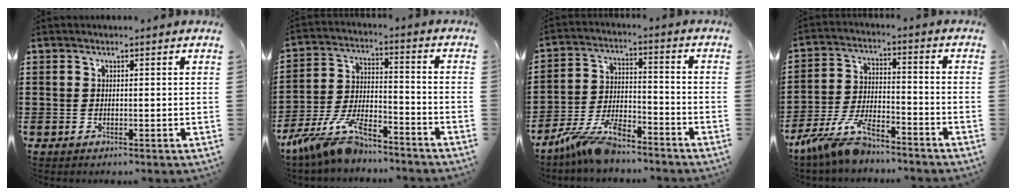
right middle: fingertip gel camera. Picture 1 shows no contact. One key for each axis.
{"total": 10.1, "fx": -8.6, "fy": 2.3, "fz": 4.8, "tx": -0.112, "ty": 0.009, "tz": -0.172}
{"total": 8.5, "fx": -7.2, "fy": 2.1, "fz": 4.0, "tx": -0.090, "ty": 0.007, "tz": -0.139}
{"total": 9.0, "fx": -7.7, "fy": 2.0, "fz": 4.3, "tx": -0.109, "ty": 0.001, "tz": -0.154}